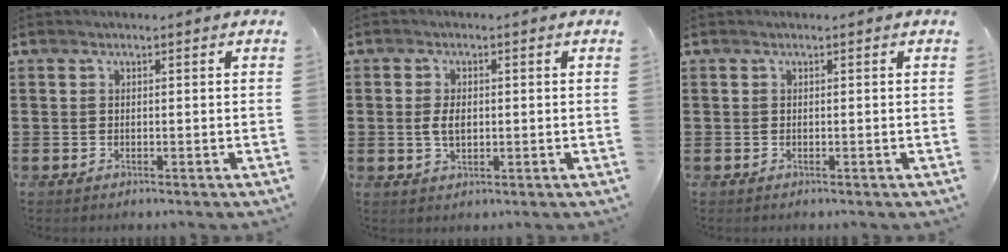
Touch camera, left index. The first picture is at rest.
{"total": 3.1, "force": [0.0, 1.8, 2.5], "torque": [-0.060, 0.003, -0.003]}
{"total": 0.0}